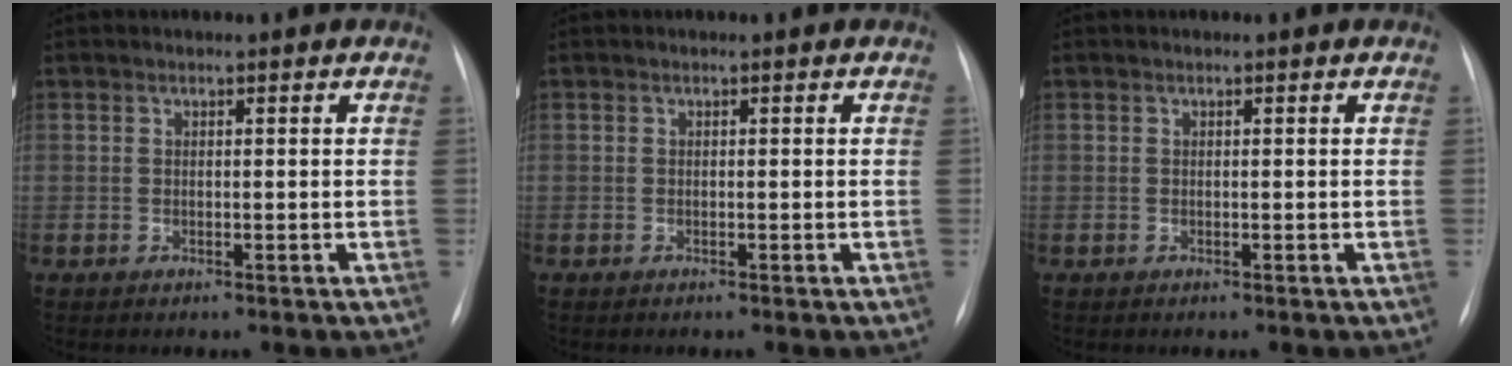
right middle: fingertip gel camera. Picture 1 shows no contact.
{"total": 0.0}
{"total": 0.0}